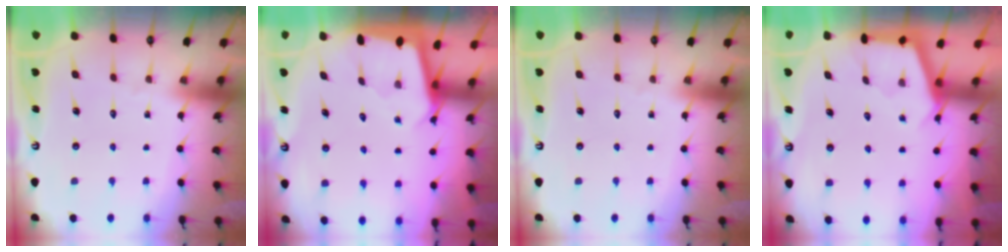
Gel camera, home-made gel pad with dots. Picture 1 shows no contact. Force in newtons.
{"total": 2.4, "press": 2.4, "slide": 0.1}
{"total": 0.0}
{"total": 2.8, "press": 2.8, "slide": 0.3}